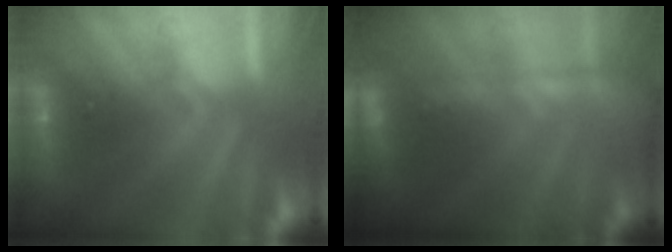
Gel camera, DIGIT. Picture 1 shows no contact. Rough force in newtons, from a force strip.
{"total": 7.7}